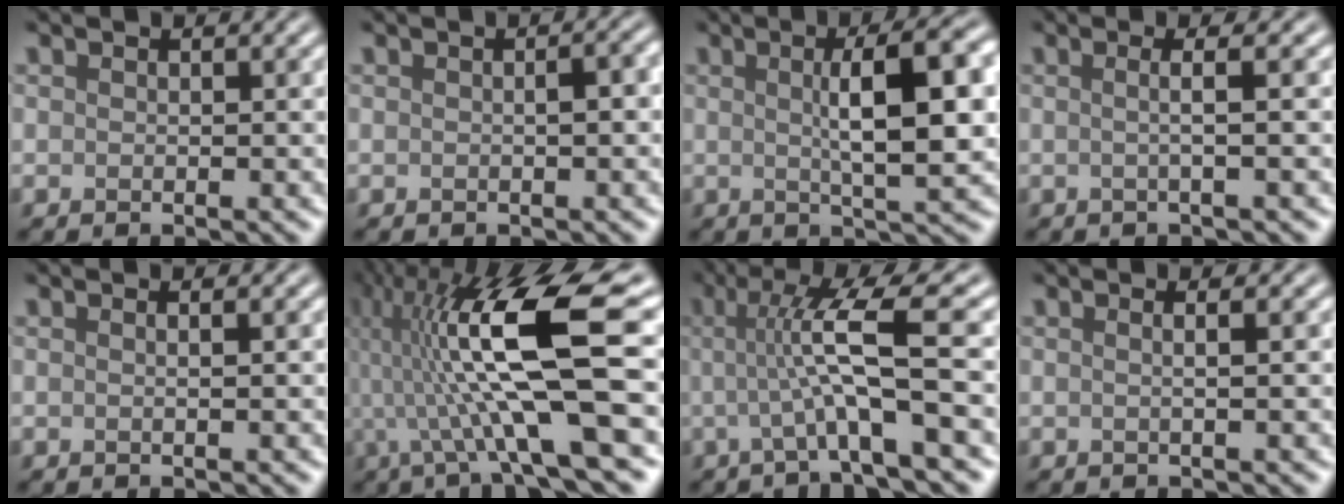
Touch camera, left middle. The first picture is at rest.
{"total": 1.3, "force": [0.0, 0.3, 1.2], "torque": [-0.011, 0.010, 0.008]}
{"total": 8.1, "force": [1.3, 1.9, 7.8], "torque": [-0.097, 0.016, 0.025]}
{"total": 1.7, "force": [0.0, 0.3, 1.7], "torque": [-0.023, 0.005, -0.001]}
{"total": 0.9, "force": [0.3, 0.5, 0.7], "torque": [0.007, 0.000, -0.009]}
{"total": 13.2, "force": [1.0, 2.6, 12.9], "torque": [-0.235, 0.021, 0.028]}
{"total": 6.3, "force": [0.2, 0.7, 6.2], "torque": [-0.108, 0.006, 0.011]}
{"total": 1.9, "force": [0.5, 1.0, 1.5], "torque": [0.000, 0.009, -0.016]}